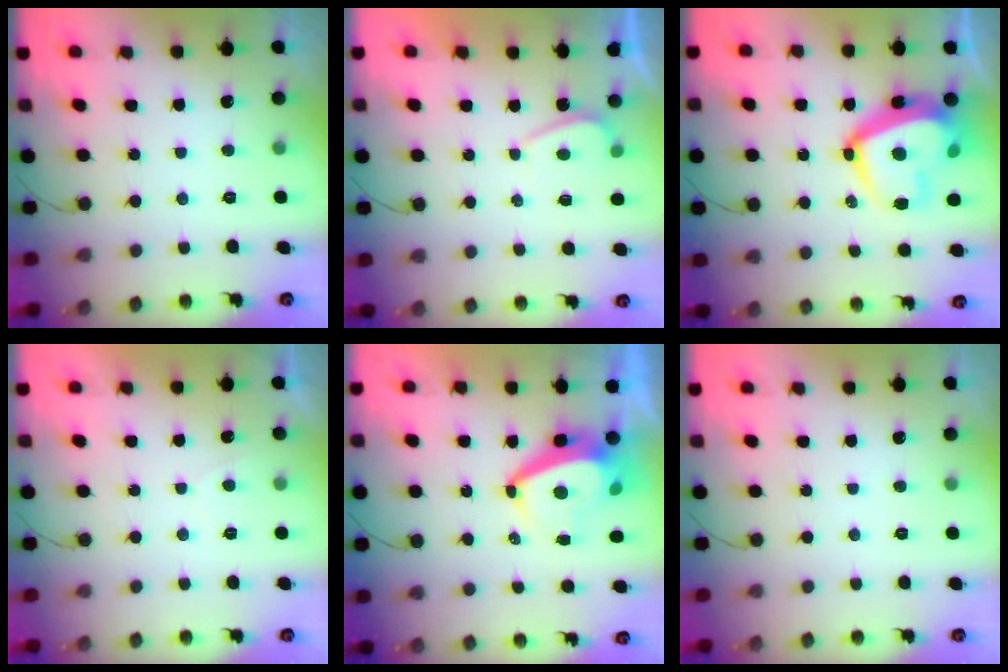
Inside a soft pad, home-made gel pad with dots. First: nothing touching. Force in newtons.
{"total": 0.6, "press": 0.4, "slide": 0.5}
{"total": 20.7, "press": 20.7, "slide": 1.5}
{"total": 0.9, "press": 0.7, "slide": 0.5}
{"total": 7.3, "press": 7.2, "slide": 1.0}
{"total": 0.0}